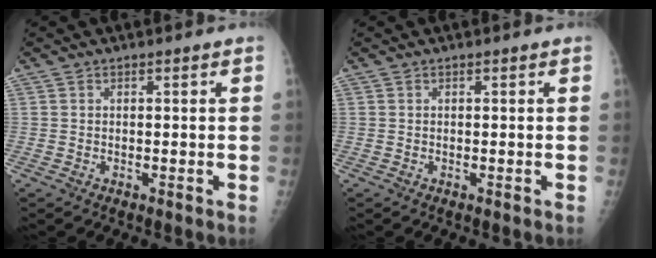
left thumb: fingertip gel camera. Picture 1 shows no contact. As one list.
[{"total": 0.0}]